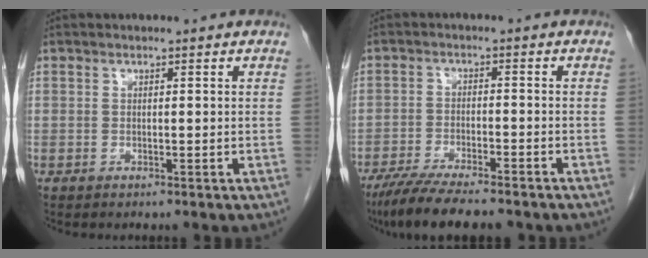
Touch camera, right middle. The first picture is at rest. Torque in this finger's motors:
{"motor_torque": [0.28, -0.24, 0.16, 0.06]}